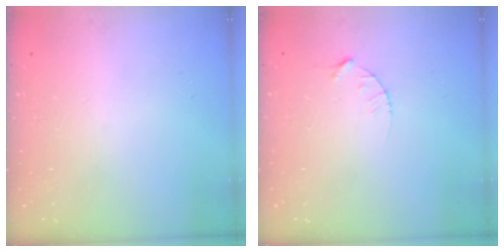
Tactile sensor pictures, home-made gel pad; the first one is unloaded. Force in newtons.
{"total": 3.1, "press": 3.1, "slide": 0.4}